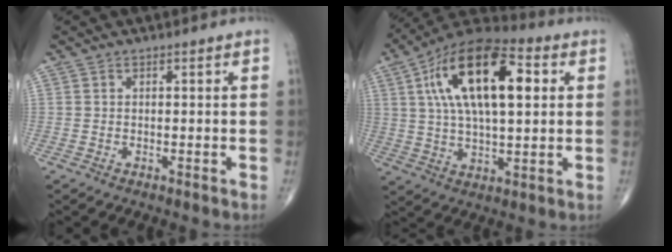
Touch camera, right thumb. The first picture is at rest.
{"total": 21.1, "force": [5.5, 9.4, 18.0], "torque": [-0.304, 0.015, 0.081]}